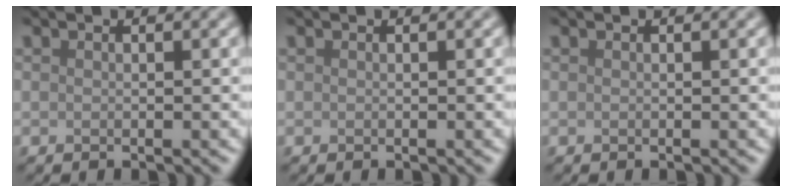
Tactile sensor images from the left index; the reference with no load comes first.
{"total": 0.0}
{"total": 0.0}